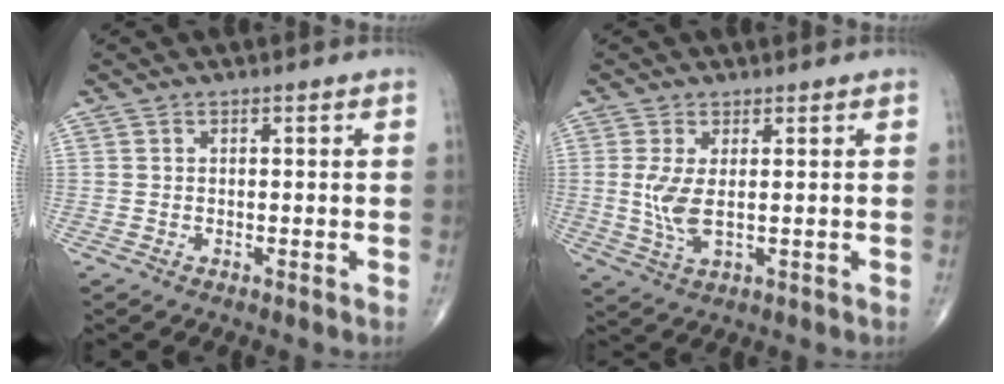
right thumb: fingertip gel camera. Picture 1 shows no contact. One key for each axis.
{"total": 6.2, "fx": 0.6, "fy": 2.2, "fz": 5.7, "tx": -0.137, "ty": -0.015, "tz": 0.019}